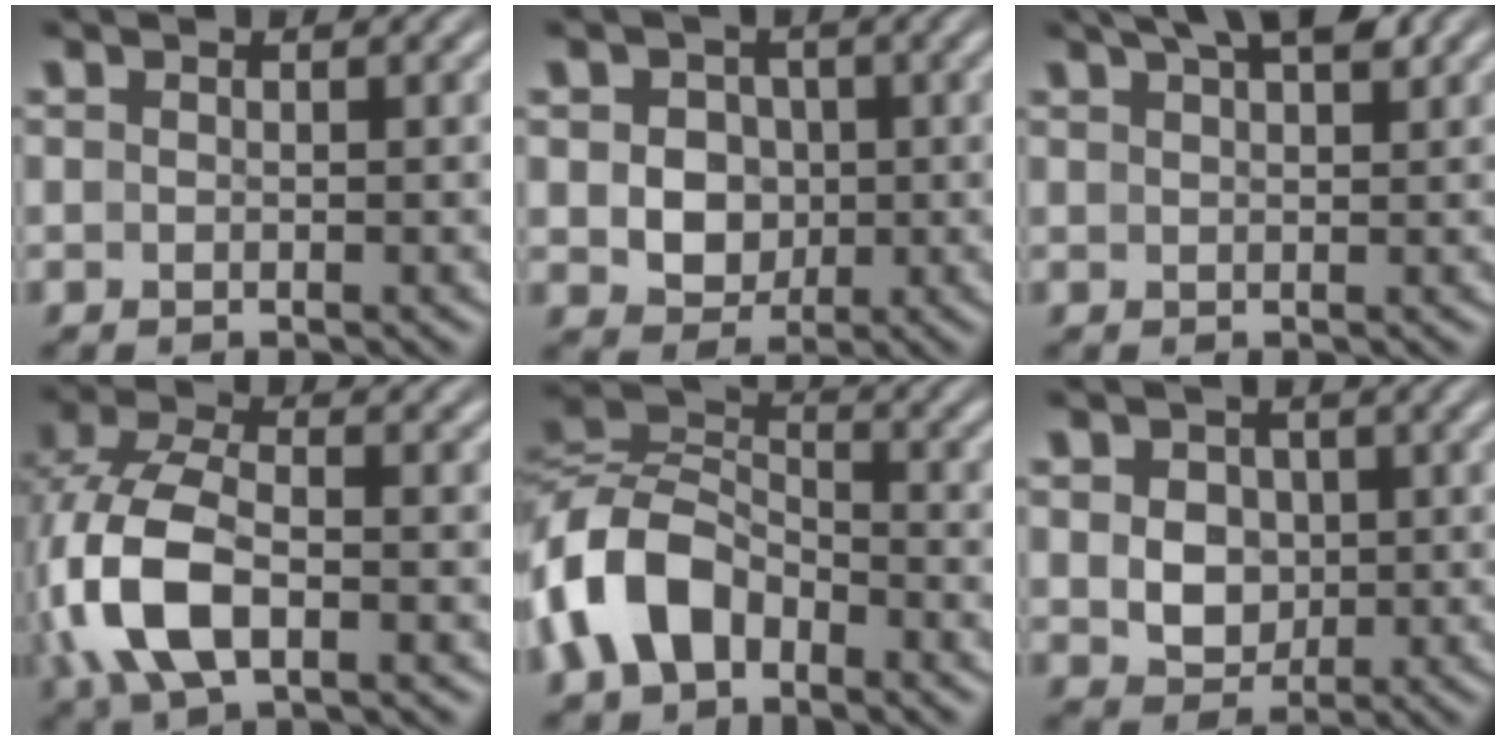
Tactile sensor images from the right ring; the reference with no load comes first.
{"total": 5.9, "force": [0.3, 5.3, 2.6], "torque": [-0.046, -0.015, 0.010]}
{"total": 4.6, "force": [3.2, 1.1, 3.2], "torque": [-0.043, 0.008, 0.054]}
{"total": 6.9, "force": [-1.1, 4.0, 5.5], "torque": [-0.157, -0.027, -0.001]}
{"total": 6.7, "force": [-2.0, 5.0, 3.9], "torque": [-0.099, -0.017, -0.032]}
{"total": 4.6, "force": [0.3, 4.0, 2.3], "torque": [-0.040, -0.017, 0.016]}